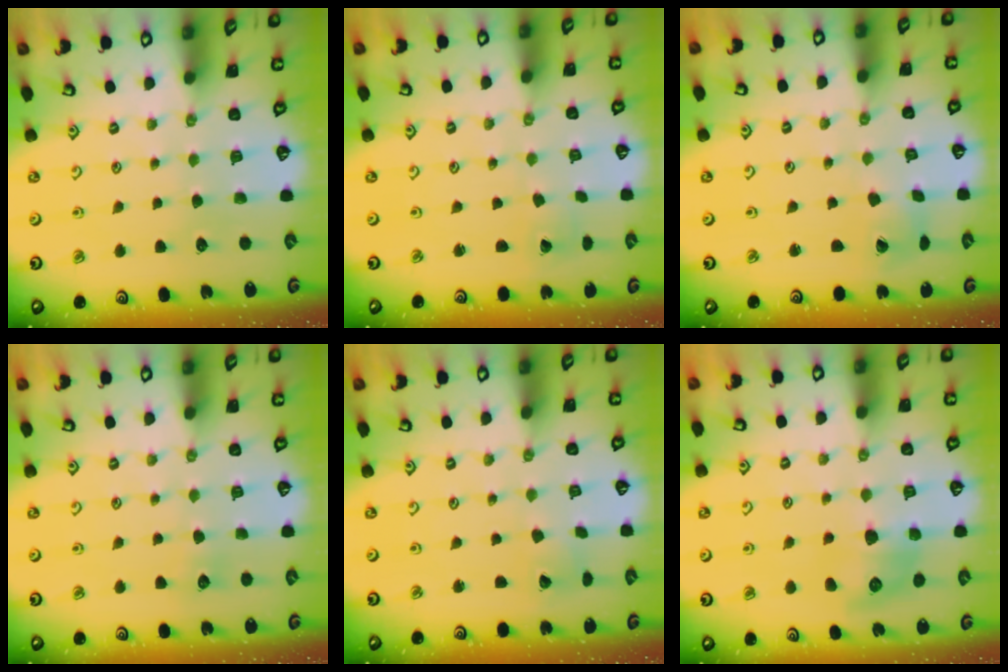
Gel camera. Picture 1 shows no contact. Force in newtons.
{"total": 0.0}
{"total": 2.1, "press": 2.0, "slide": 0.3}
{"total": 4.8, "press": 4.7, "slide": 0.8}
{"total": 1.8, "press": 1.7, "slide": 0.1}
{"total": 9.7, "press": 9.7, "slide": 0.4}